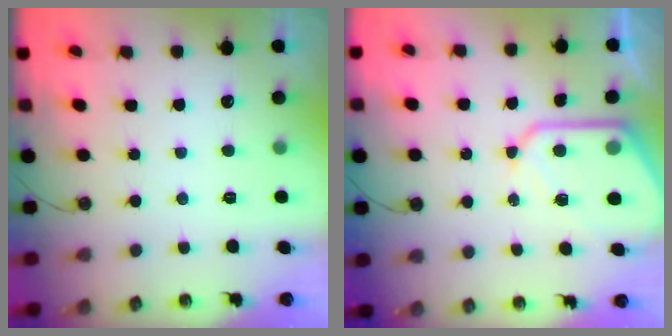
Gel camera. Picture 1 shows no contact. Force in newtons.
{"total": 12.3, "press": 12.2, "slide": 1.2}